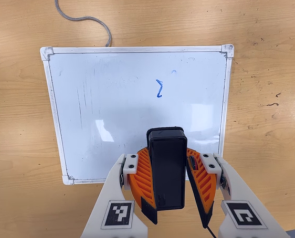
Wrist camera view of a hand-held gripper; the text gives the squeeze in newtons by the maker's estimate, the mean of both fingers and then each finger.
{"total": 8.1, "left": 8.6, "right": 7.6}